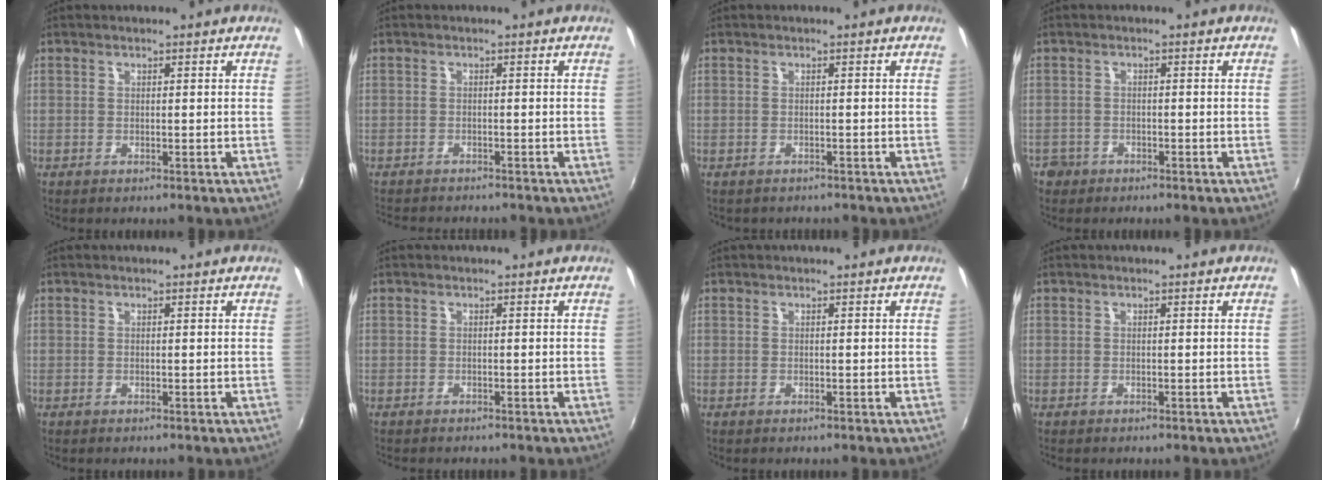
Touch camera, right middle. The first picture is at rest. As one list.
[{"total": 4.7, "force": [-4.4, 0.9, 1.3], "torque": [-0.039, -0.017, -0.072]}, {"total": 1.5, "force": [-1.3, 0.7, 0.3], "torque": [-0.010, -0.005, -0.017]}, {"total": 3.5, "force": [-2.3, 2.6, 0.7], "torque": [-0.028, -0.002, -0.041]}, {"total": 0.0}, {"total": 1.1, "force": [-1.0, 0.4, 0.2], "torque": [-0.008, -0.005, -0.016]}, {"total": 0.0}, {"total": 0.0}]